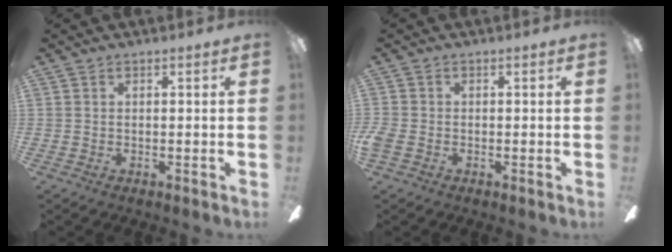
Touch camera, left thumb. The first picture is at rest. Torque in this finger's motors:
{"motor_torque": [-0.17, 0.21, 0.02, 0.00, 0.08]}